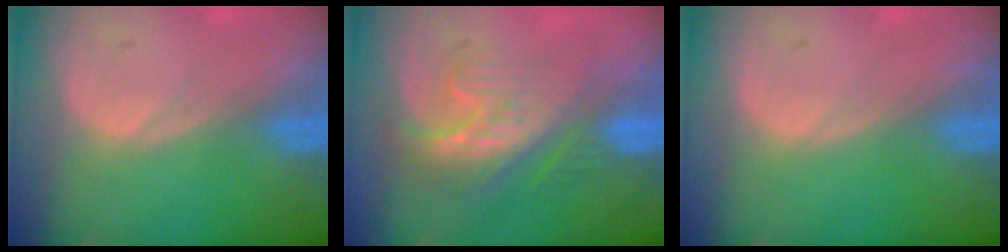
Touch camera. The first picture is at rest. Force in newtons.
{"total": 8.7, "press": 7.5, "slide": 4.5}
{"total": 0.0}